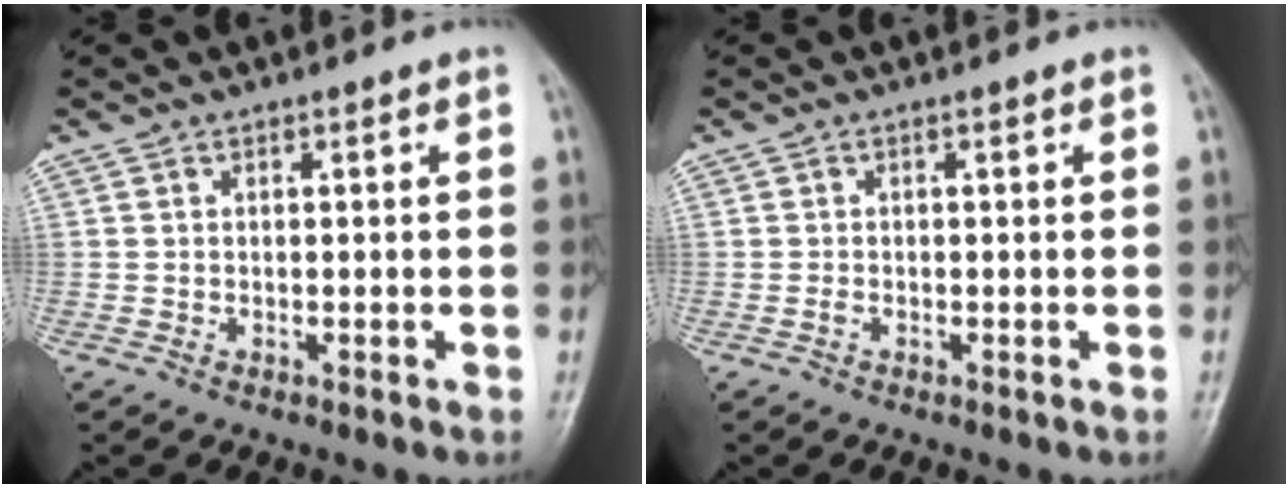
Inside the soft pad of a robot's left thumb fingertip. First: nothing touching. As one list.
[{"total": 0.7, "force": [-0.1, 0.3, 0.6], "torque": [-0.009, 0.000, -0.003]}]